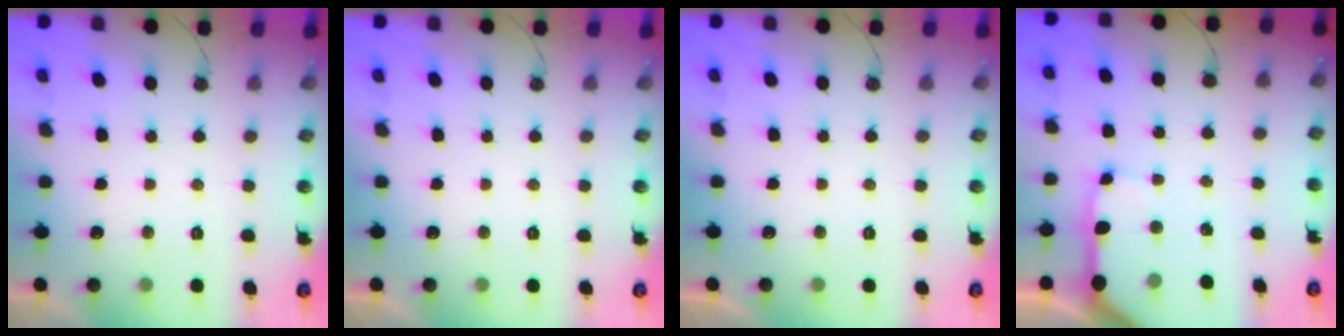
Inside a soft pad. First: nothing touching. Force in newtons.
{"total": 0.0}
{"total": 0.0}
{"total": 11.9, "press": 11.8, "slide": 1.5}